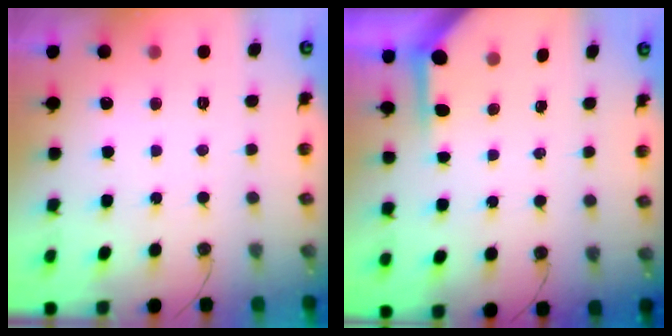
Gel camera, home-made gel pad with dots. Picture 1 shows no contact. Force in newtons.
{"total": 3.7, "press": 3.7, "slide": 0.4}